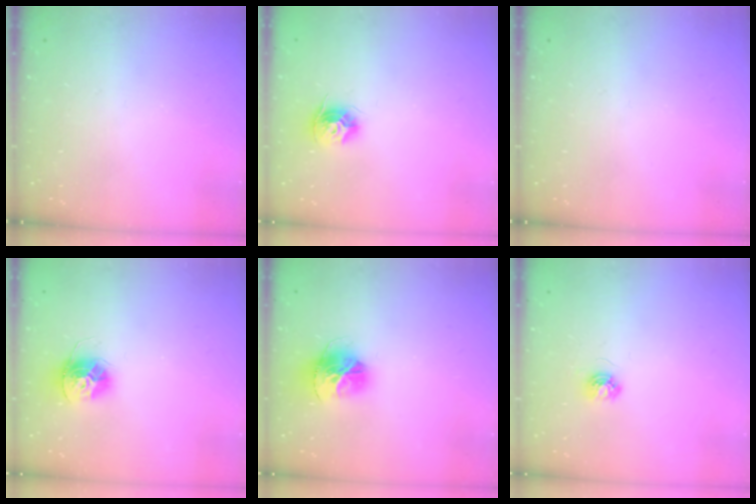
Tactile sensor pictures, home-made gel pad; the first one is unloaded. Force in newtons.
{"total": 9.8, "press": 9.8, "slide": 0.7}
{"total": 0.0}
{"total": 12.3, "press": 12.2, "slide": 1.0}
{"total": 14.1, "press": 14.0, "slide": 1.5}
{"total": 4.5, "press": 4.4, "slide": 0.5}